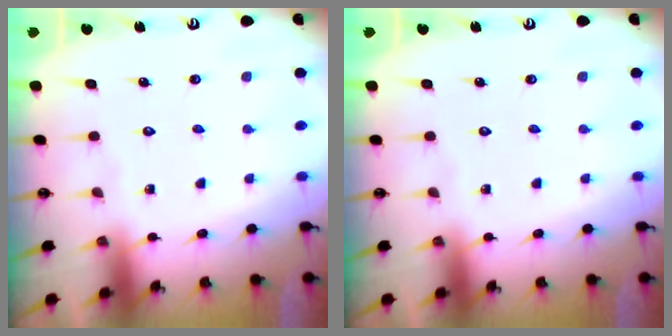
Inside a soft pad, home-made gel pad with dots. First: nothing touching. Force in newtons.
{"total": 0.0}